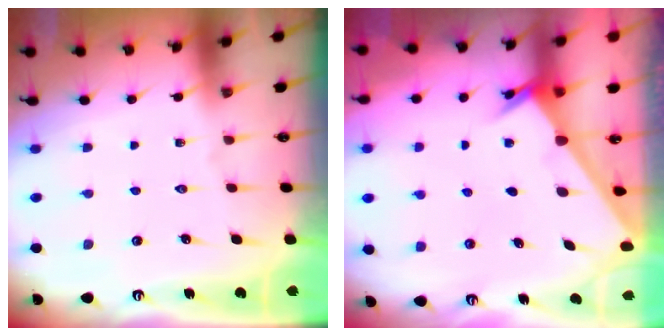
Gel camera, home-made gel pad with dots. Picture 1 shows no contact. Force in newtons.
{"total": 2.4, "press": 2.4, "slide": 0.2}